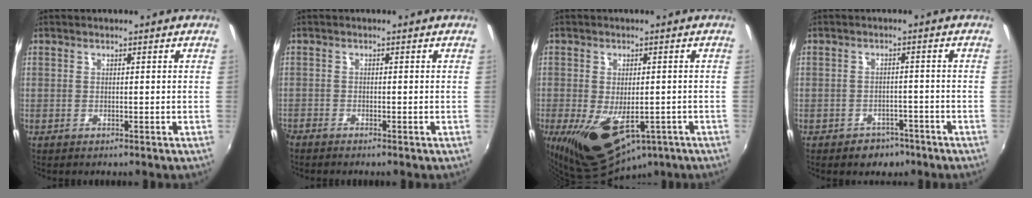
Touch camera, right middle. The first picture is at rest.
{"total": 1.2, "force": [-1.2, 0.3, 0.1], "torque": [-0.007, -0.007, -0.028]}
{"total": 14.5, "force": [-6.1, 7.7, 10.7], "torque": [-0.198, -0.043, -0.081]}
{"total": 4.8, "force": [-3.3, 3.3, 1.0], "torque": [-0.028, 0.004, -0.039]}